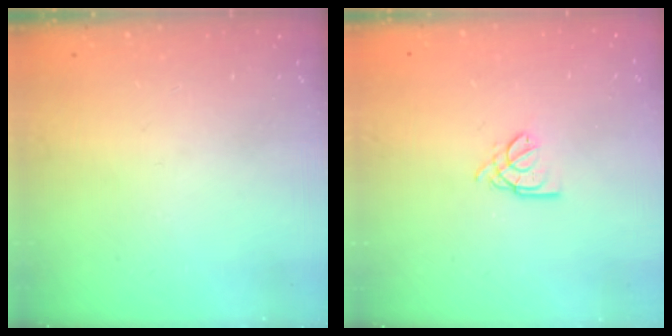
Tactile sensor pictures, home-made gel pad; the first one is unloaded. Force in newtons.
{"total": 3.0, "press": 2.9, "slide": 0.5}